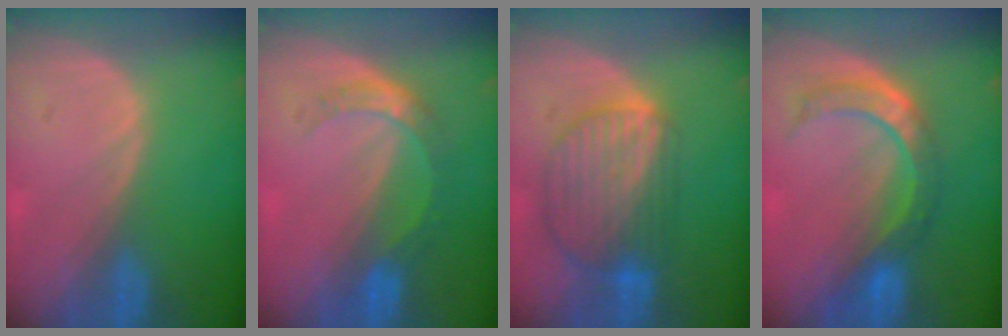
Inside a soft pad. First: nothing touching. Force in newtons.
{"total": 5.2, "press": 4.7, "slide": 2.4}
{"total": 9.3, "press": 7.9, "slide": 4.9}
{"total": 7.1, "press": 6.8, "slide": 2.0}